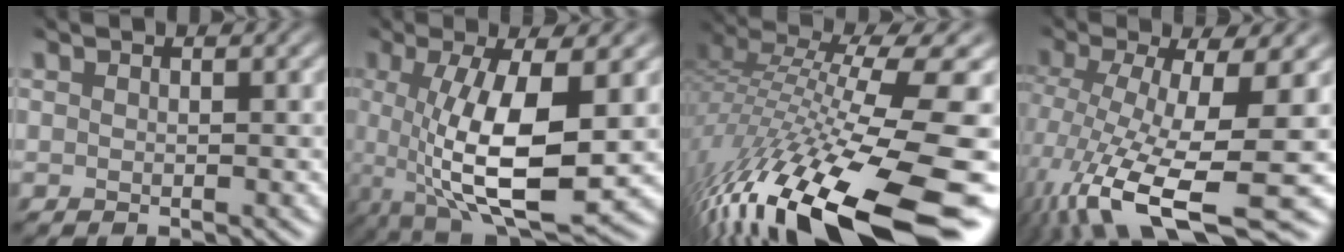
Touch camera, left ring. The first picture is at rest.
{"total": 9.7, "force": [-2.0, 3.1, 9.0], "torque": [-0.170, -0.028, -0.029]}
{"total": 16.3, "force": [-9.1, 3.5, 13.1], "torque": [-0.262, -0.010, -0.150]}
{"total": 12.1, "force": [-5.0, 3.1, 10.6], "torque": [-0.206, -0.024, -0.077]}